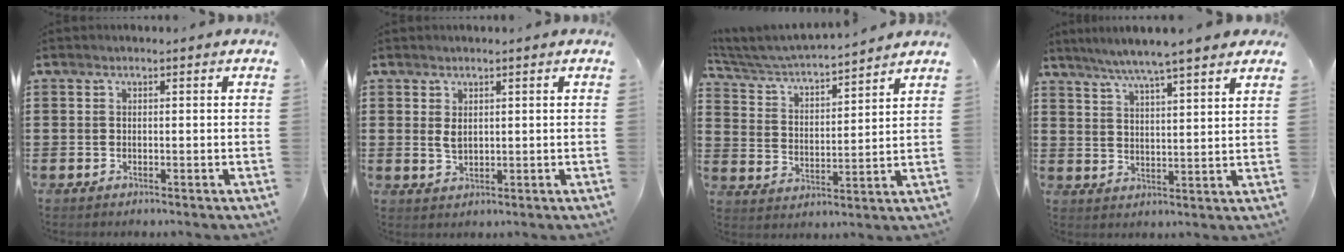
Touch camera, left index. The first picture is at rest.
{"total": 2.0, "force": [1.0, 1.0, 1.4], "torque": [-0.031, 0.003, 0.017]}
{"total": 3.9, "force": [3.8, 0.1, 1.0], "torque": [-0.040, -0.034, 0.056]}
{"total": 5.7, "force": [4.9, -0.5, 2.8], "torque": [-0.070, -0.020, 0.084]}